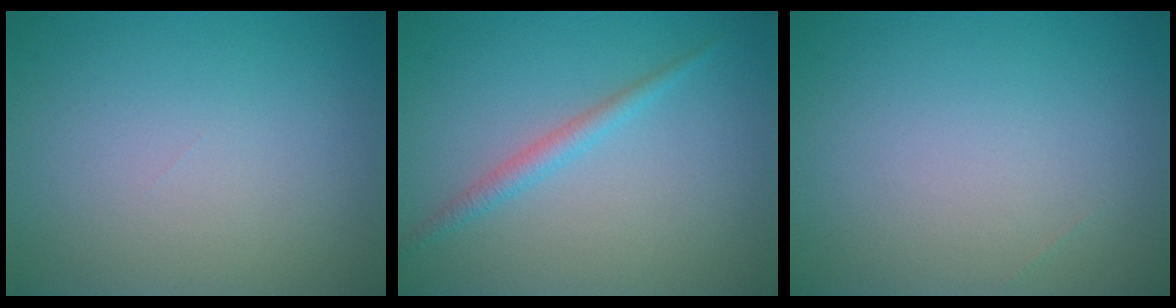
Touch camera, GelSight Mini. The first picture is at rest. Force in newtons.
{"total": 1.7, "press": 1.7, "slide": 0.1}
{"total": 0.0}